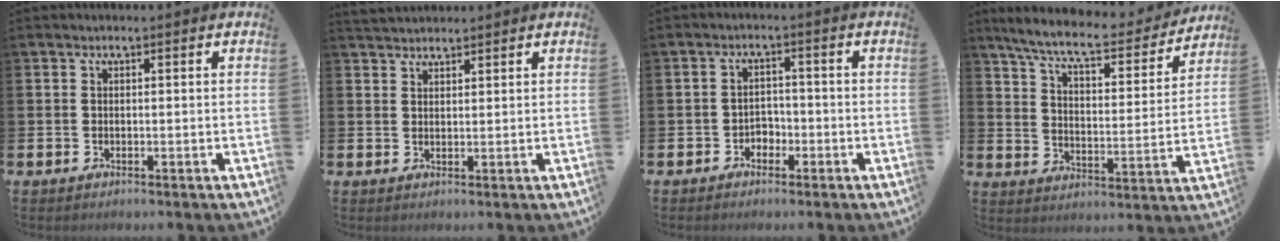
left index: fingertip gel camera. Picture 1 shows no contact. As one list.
[{"total": 2.6, "force": [2.5, 0.6, 0.1], "torque": [0.004, -0.010, 0.045]}, {"total": 2.2, "force": [-1.5, 1.5, 0.4], "torque": [-0.019, 0.009, -0.035]}, {"total": 8.7, "force": [7.8, 1.4, 3.5], "torque": [-0.095, -0.050, 0.130]}]